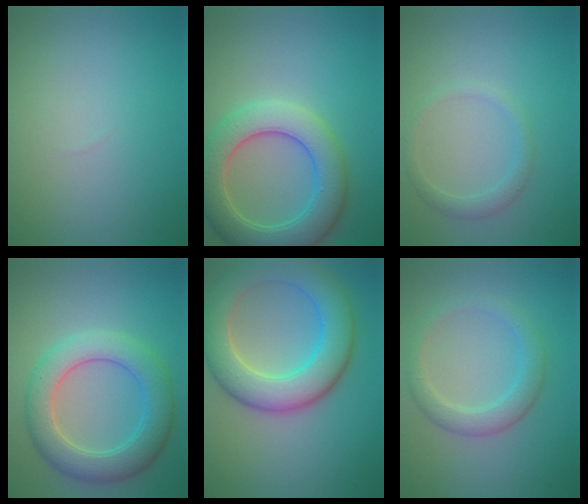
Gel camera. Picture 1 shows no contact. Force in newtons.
{"total": 6.7, "press": 6.7, "slide": 0.2}
{"total": 1.5, "press": 1.5, "slide": 0.1}
{"total": 5.8, "press": 5.8, "slide": 0.1}
{"total": 8.3, "press": 8.2, "slide": 0.5}
{"total": 2.8, "press": 2.8, "slide": 0.1}